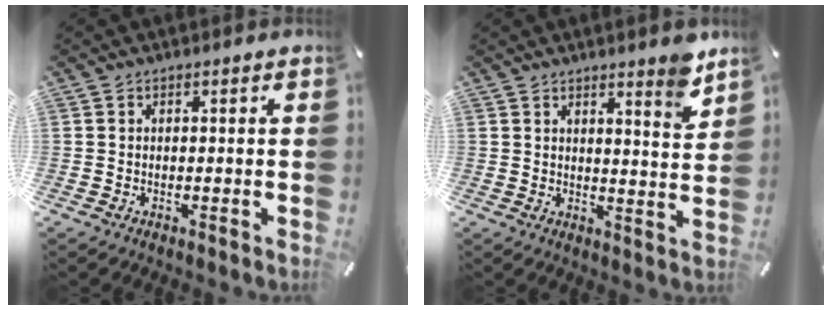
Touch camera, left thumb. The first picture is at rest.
{"total": 6.3, "force": [5.4, 0.4, 3.2], "torque": [-0.045, -0.045, 0.090]}